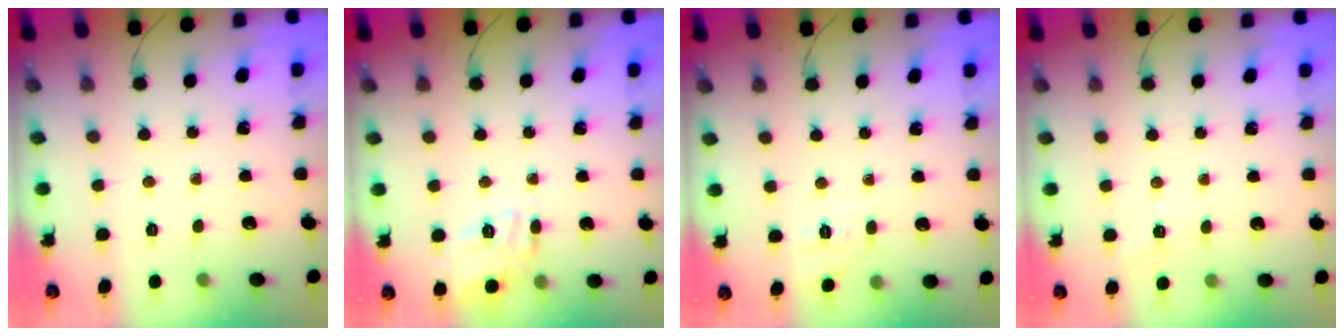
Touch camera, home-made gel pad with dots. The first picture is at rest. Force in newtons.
{"total": 14.3, "press": 14.3, "slide": 0.4}
{"total": 2.0, "press": 0.5, "slide": 1.9}
{"total": 3.5, "press": 3.0, "slide": 1.8}